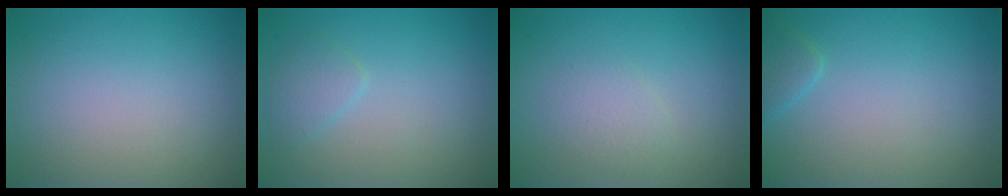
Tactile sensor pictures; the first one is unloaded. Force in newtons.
{"total": 1.5, "press": 1.5, "slide": 0.1}
{"total": 1.6, "press": 1.6, "slide": 0.0}
{"total": 1.4, "press": 1.4, "slide": 0.1}